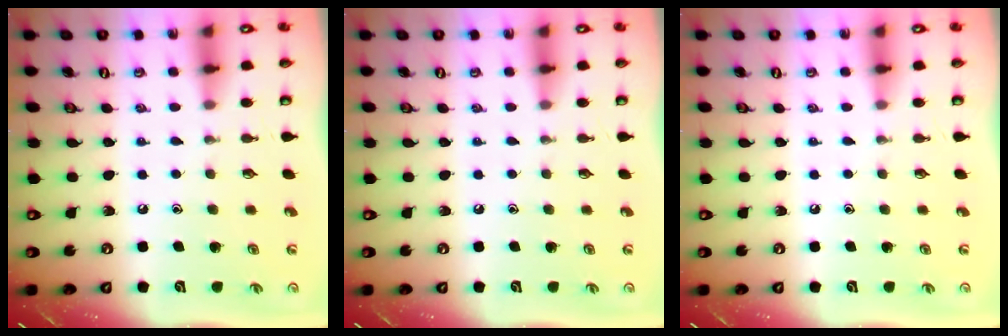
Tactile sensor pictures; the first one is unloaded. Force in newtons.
{"total": 0.0}
{"total": 0.0}